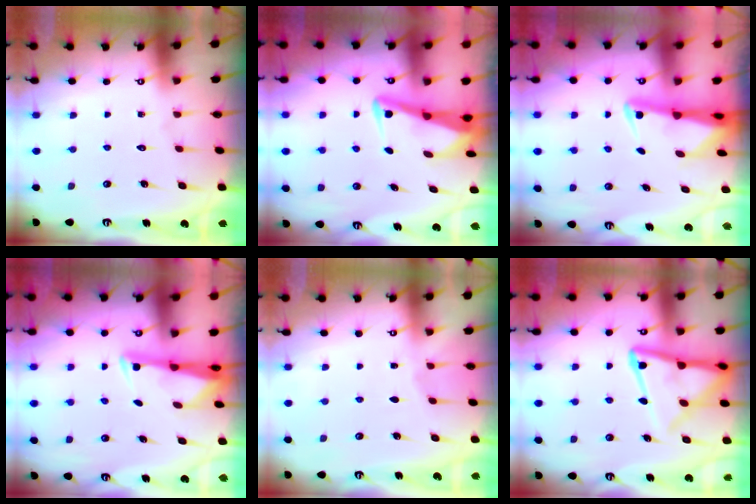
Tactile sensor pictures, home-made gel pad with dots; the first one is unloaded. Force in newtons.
{"total": 3.9, "press": 3.8, "slide": 0.4}
{"total": 2.1, "press": 2.1, "slide": 0.5}
{"total": 2.8, "press": 2.7, "slide": 0.4}
{"total": 1.6, "press": 1.5, "slide": 0.3}
{"total": 13.3, "press": 13.2, "slide": 1.3}